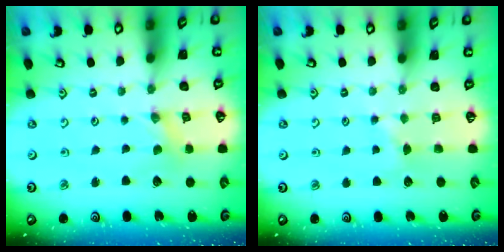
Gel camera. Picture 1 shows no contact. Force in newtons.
{"total": 2.9, "press": 2.9, "slide": 0.4}